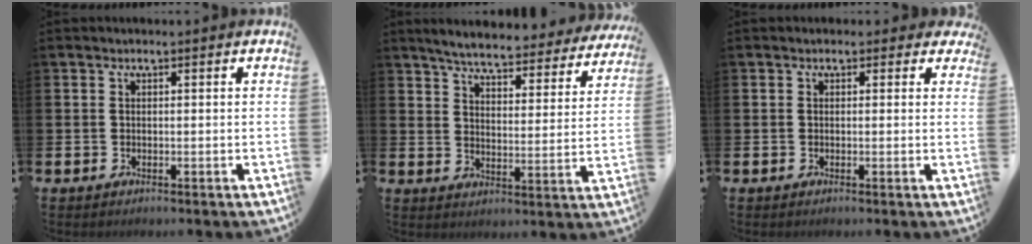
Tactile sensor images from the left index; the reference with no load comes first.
{"total": 5.7, "force": [5.4, 0.5, 1.6], "torque": [-0.052, -0.039, 0.089]}
{"total": 0.9, "force": [0.3, 0.8, 0.3], "torque": [-0.005, 0.011, 0.003]}